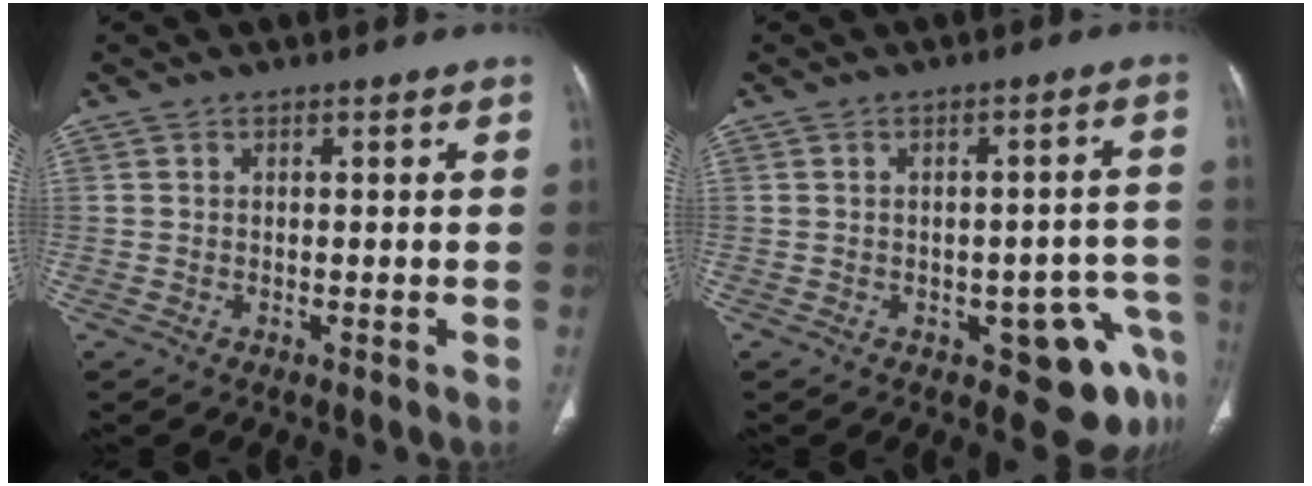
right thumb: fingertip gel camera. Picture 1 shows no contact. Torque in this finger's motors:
{"motor_torque": [2.43, 1.30, 0.94, -0.68, 0.00]}